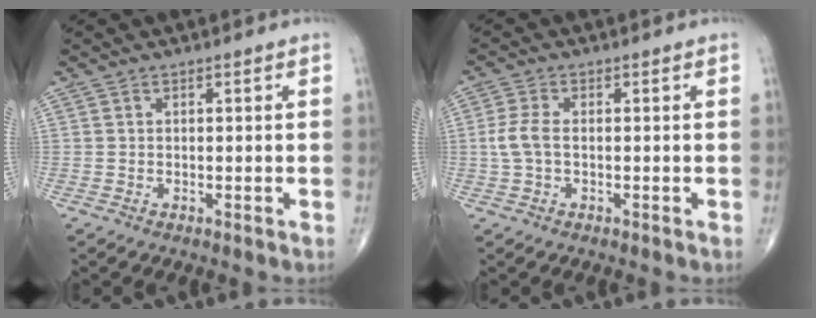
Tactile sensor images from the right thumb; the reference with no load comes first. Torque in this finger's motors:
{"motor_torque": [-0.15, 0.26, 0.52, 0.03, 0.03]}